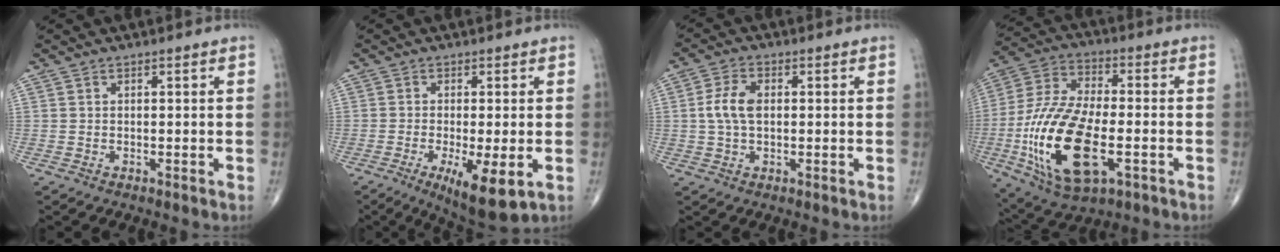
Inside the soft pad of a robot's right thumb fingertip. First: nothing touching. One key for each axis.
{"total": 9.3, "fx": -3.1, "fy": 2.5, "fz": 8.5, "tx": -0.138, "ty": -0.021, "tz": -0.046}
{"total": 5.5, "fx": 0.4, "fy": 3.2, "fz": 4.4, "tx": -0.097, "ty": 0.009, "tz": 0.003}
{"total": 22.0, "fx": -5.5, "fy": 10.3, "fz": 18.6, "tx": -0.383, "ty": 0.008, "tz": -0.090}